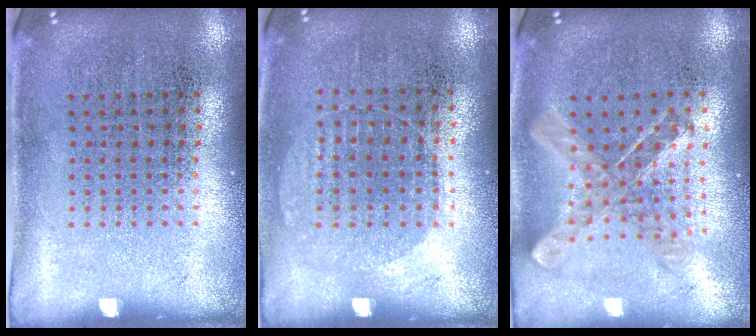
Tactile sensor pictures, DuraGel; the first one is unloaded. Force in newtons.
{"total": 0.6, "press": 0.5, "slide": 0.3}
{"total": 0.9, "press": 0.9, "slide": 0.0}